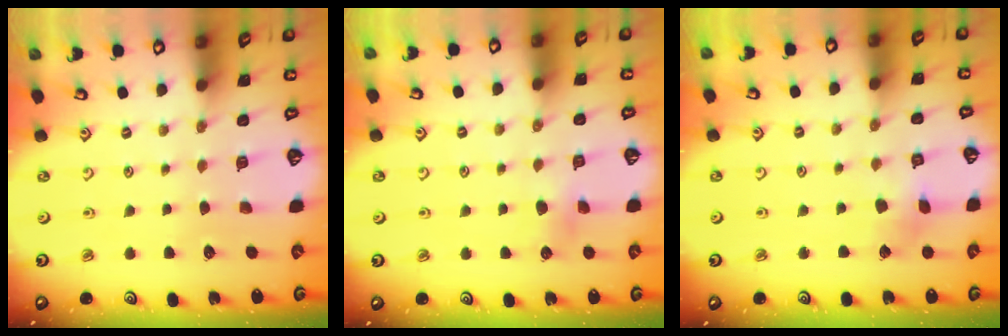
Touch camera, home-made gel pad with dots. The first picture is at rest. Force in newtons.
{"total": 4.5, "press": 4.5, "slide": 0.5}
{"total": 4.8, "press": 4.7, "slide": 0.5}